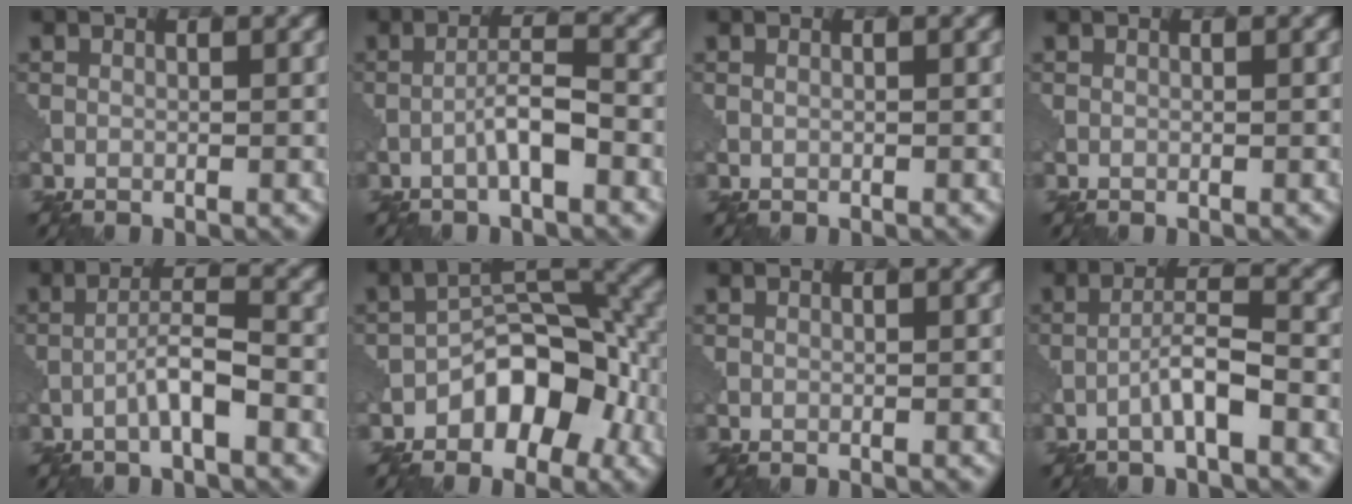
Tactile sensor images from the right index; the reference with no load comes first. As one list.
[{"total": 3.2, "force": [-1.4, 0.4, 2.8], "torque": [-0.051, 0.014, -0.031]}, {"total": 0.0}, {"total": 0.0}, {"total": 3.4, "force": [-1.6, 0.4, 2.9], "torque": [-0.053, 0.017, -0.036]}, {"total": 7.0, "force": [-3.2, 4.0, 4.7], "torque": [-0.050, 0.013, -0.060]}, {"total": 0.0}, {"total": 3.5, "force": [-1.7, 0.4, 3.0], "torque": [-0.054, 0.017, -0.037]}]